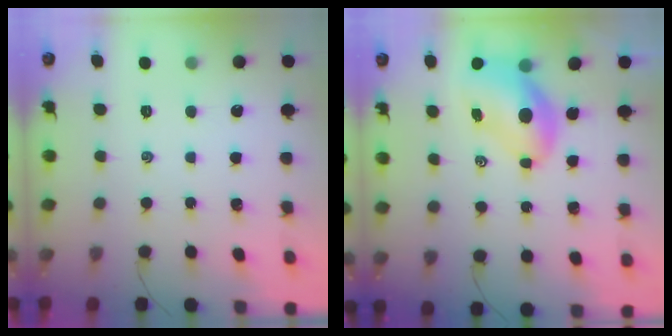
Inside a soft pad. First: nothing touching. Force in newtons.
{"total": 10.3, "press": 10.0, "slide": 2.6}